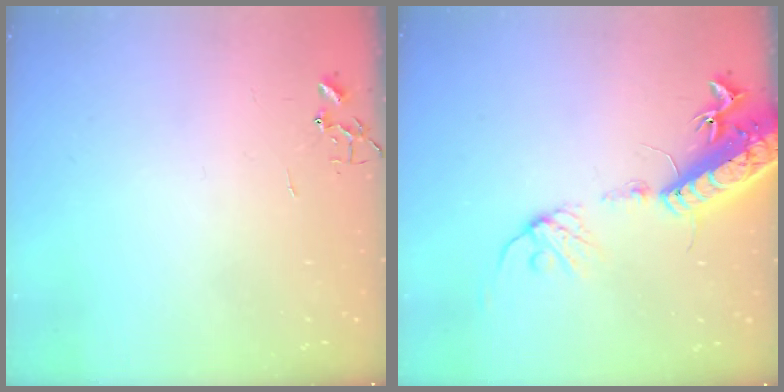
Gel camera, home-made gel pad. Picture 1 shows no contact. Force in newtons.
{"total": 17.9, "press": 17.4, "slide": 4.2}